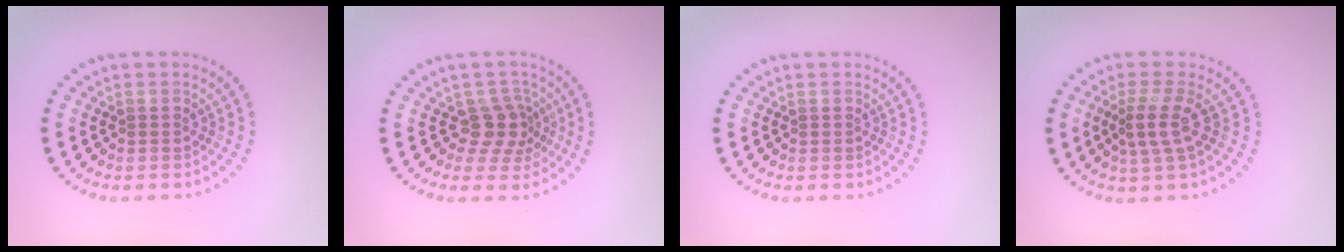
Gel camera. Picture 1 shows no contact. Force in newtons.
{"total": 2.7, "press": 2.0, "slide": 1.9}
{"total": 0.0}
{"total": 2.9, "press": 2.2, "slide": 1.9}